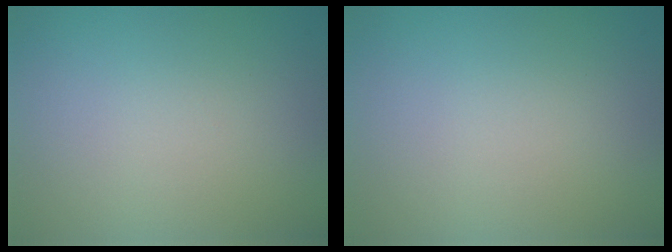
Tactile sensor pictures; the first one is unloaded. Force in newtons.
{"total": 0.0}